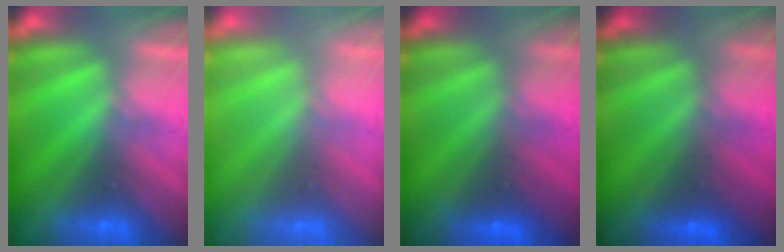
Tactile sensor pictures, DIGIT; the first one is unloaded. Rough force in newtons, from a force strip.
{"total": 2.9}
{"total": 1.8}
{"total": 1.8}